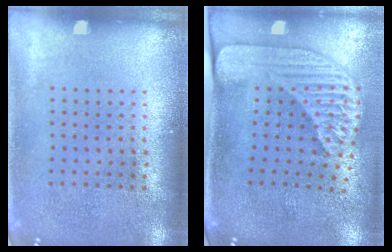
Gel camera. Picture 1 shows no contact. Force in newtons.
{"total": 2.4, "press": 1.7, "slide": 1.6}